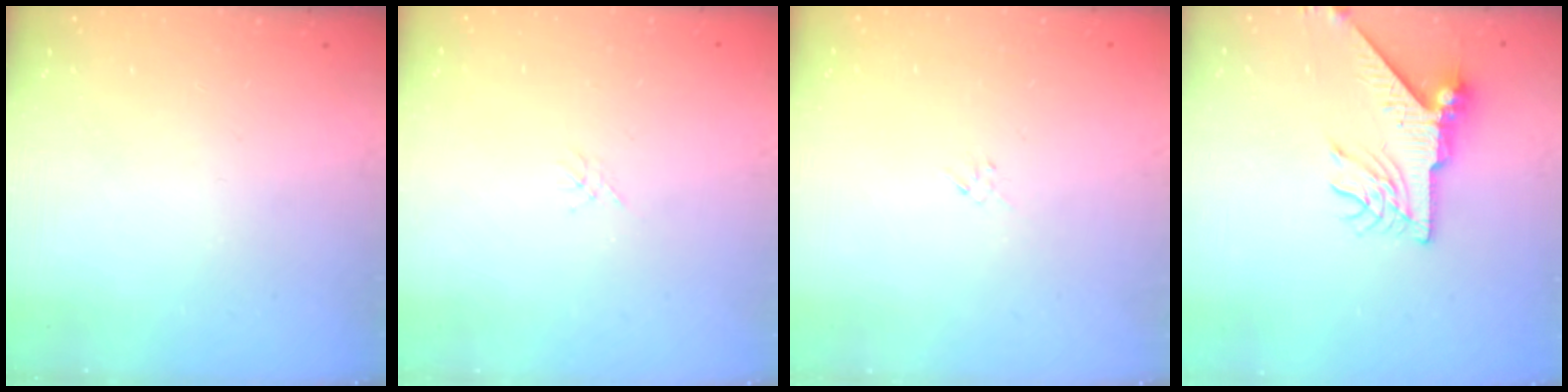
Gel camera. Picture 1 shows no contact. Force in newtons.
{"total": 0.0}
{"total": 1.3, "press": 1.2, "slide": 0.5}
{"total": 8.5, "press": 8.4, "slide": 1.0}